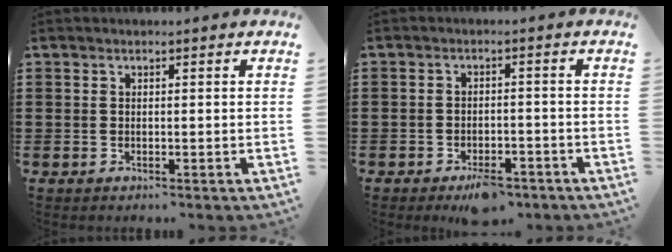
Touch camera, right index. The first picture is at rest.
{"total": 3.4, "force": [-2.9, 1.0, 1.4], "torque": [-0.023, 0.006, -0.057]}